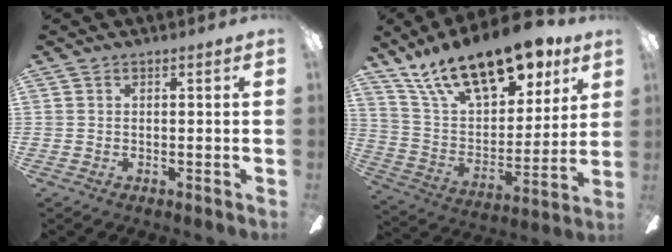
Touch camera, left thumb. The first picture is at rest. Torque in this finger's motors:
{"motor_torque": [0.68, 0.76, 1.41, -1.36, 0.17]}